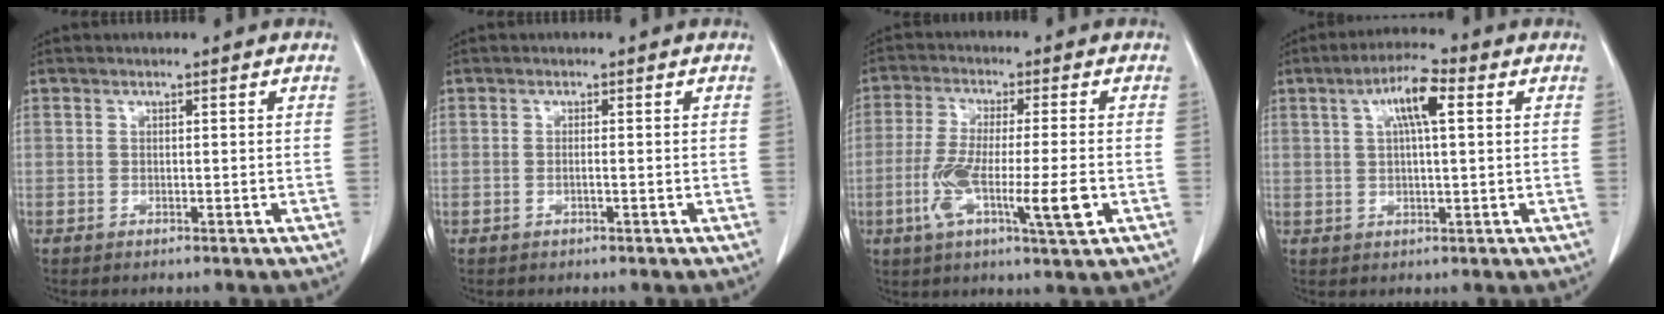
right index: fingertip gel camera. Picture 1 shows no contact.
{"total": 1.0, "force": [-0.3, 0.1, 0.9], "torque": [-0.018, 0.003, 0.000]}
{"total": 11.4, "force": [-3.3, 1.3, 10.9], "torque": [-0.197, -0.011, -0.056]}
{"total": 7.0, "force": [2.2, 1.5, 6.5], "torque": [-0.120, 0.016, 0.040]}